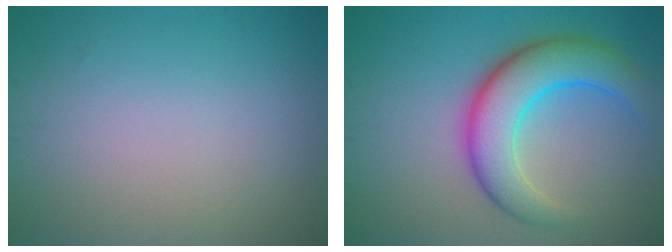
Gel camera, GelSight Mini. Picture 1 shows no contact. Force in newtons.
{"total": 7.2, "press": 7.2, "slide": 0.1}